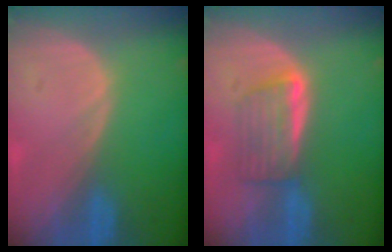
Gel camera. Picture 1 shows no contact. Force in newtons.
{"total": 5.8, "press": 5.2, "slide": 2.6}